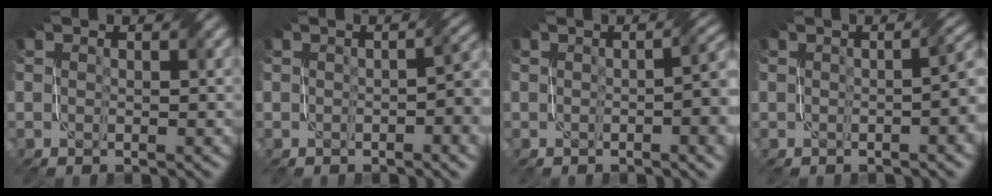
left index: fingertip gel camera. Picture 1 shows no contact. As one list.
[{"total": 3.3, "force": [-0.4, 0.8, 3.2], "torque": [-0.043, 0.005, -0.004]}, {"total": 5.1, "force": [-0.4, 1.6, 4.8], "torque": [-0.046, 0.003, 0.000]}, {"total": 3.7, "force": [-0.3, 1.2, 3.5], "torque": [-0.029, 0.011, 0.000]}]